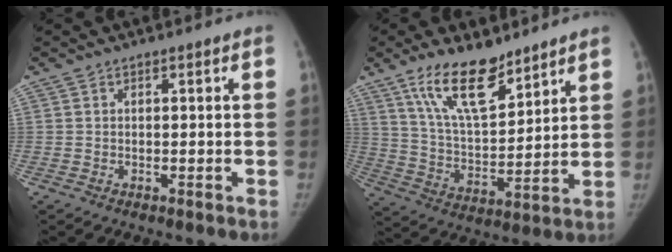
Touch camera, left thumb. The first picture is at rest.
{"total": 14.5, "force": [10.1, 5.5, 8.7], "torque": [-0.122, -0.064, 0.193]}